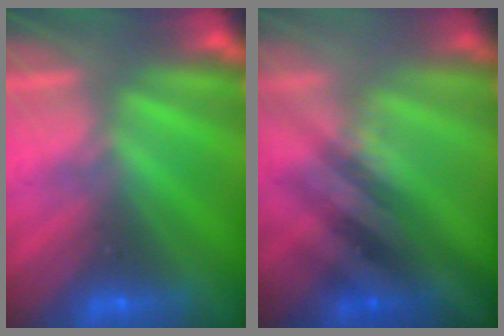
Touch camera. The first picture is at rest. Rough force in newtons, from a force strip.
{"total": 2.5}